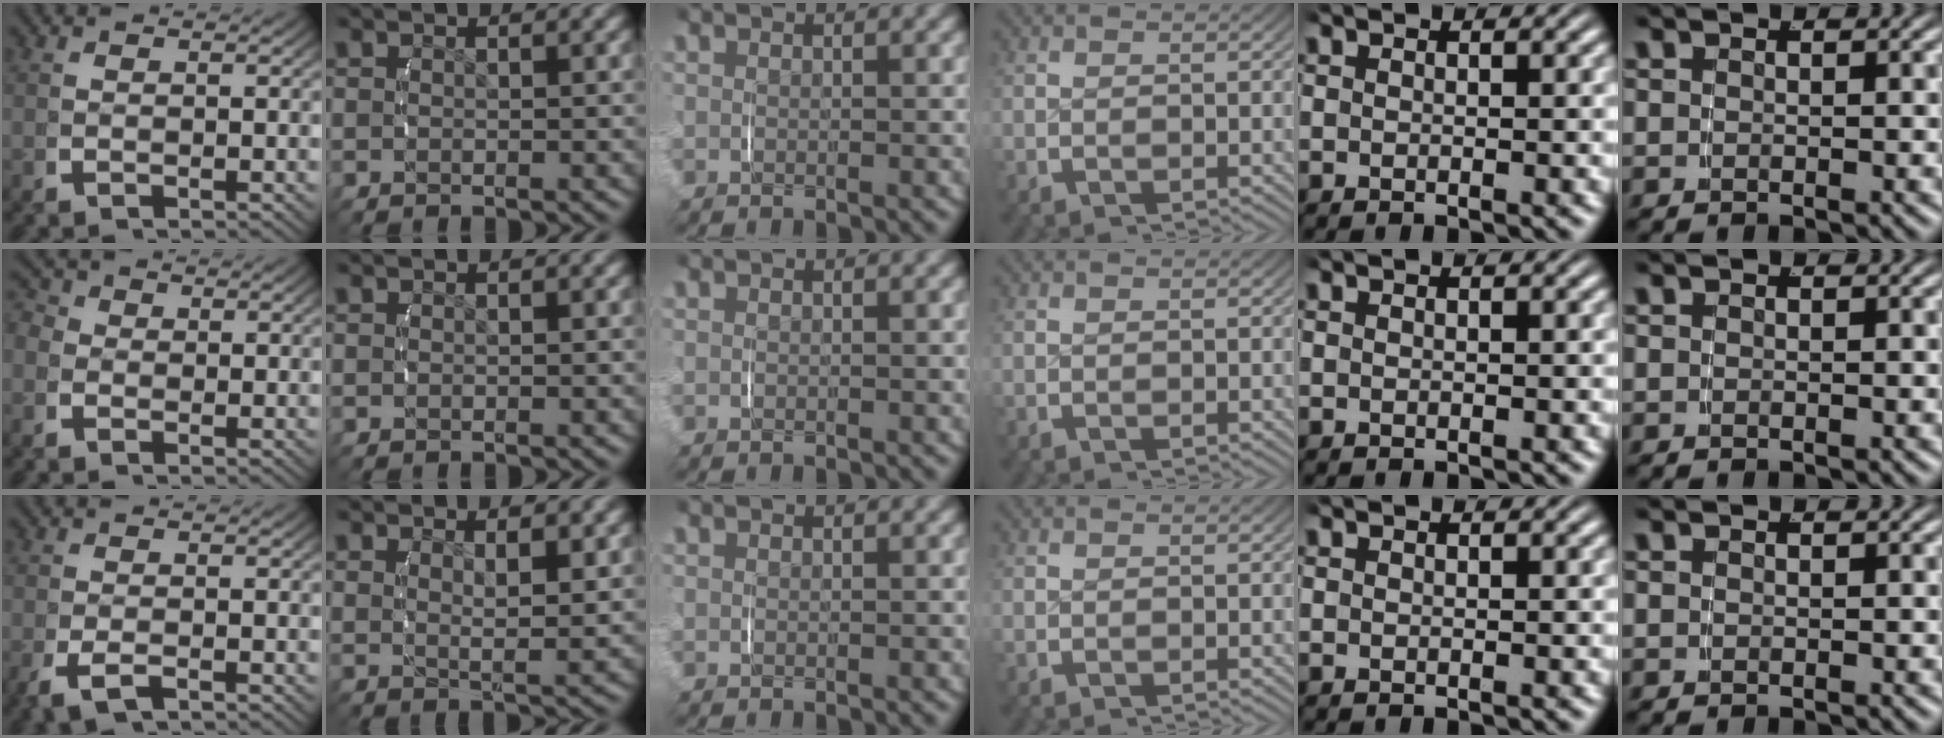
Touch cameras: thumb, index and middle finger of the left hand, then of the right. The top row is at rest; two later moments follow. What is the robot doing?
{"motion": "lift_and_place", "object": "toothpaste"}